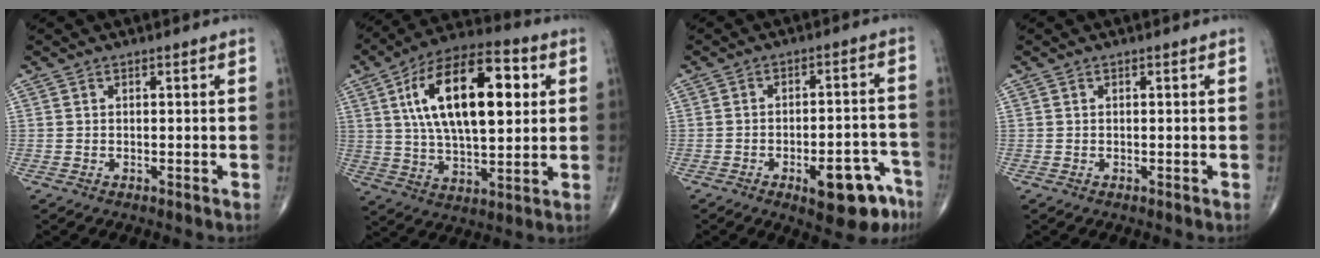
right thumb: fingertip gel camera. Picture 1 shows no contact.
{"total": 22.0, "force": [5.4, 9.9, 18.9], "torque": [-0.303, 0.005, 0.083]}
{"total": 12.0, "force": [-6.7, 4.6, 8.9], "torque": [-0.093, 0.045, -0.082]}
{"total": 0.0}